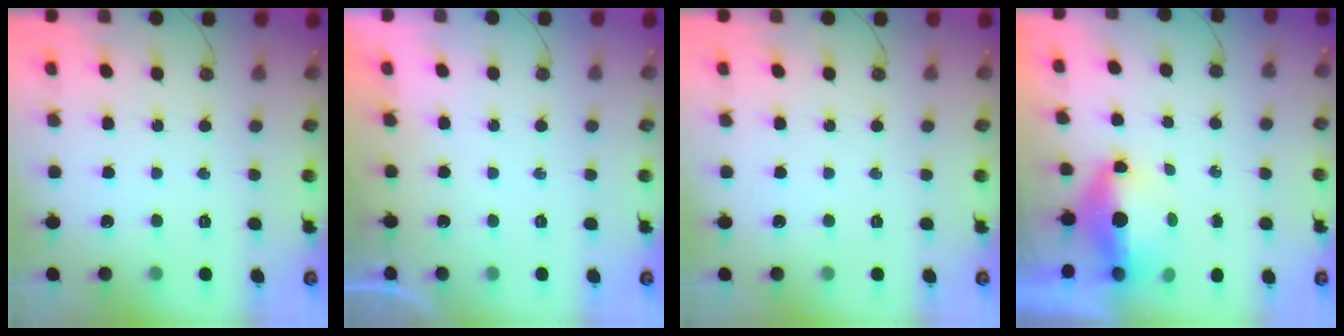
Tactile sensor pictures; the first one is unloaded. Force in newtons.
{"total": 0.0}
{"total": 0.0}
{"total": 6.2, "press": 6.0, "slide": 1.2}